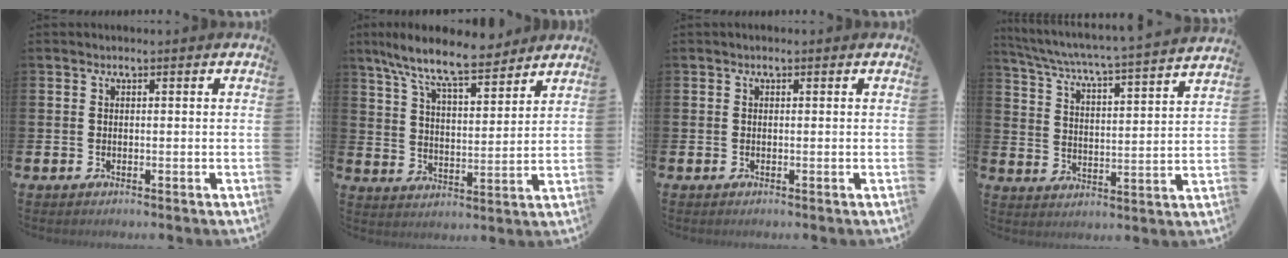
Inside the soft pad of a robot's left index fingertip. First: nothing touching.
{"total": 9.8, "force": [8.7, 1.7, 4.1], "torque": [-0.106, -0.046, 0.152]}
{"total": 0.0}
{"total": 5.4, "force": [5.1, -0.1, 1.9], "torque": [-0.064, -0.047, 0.080]}